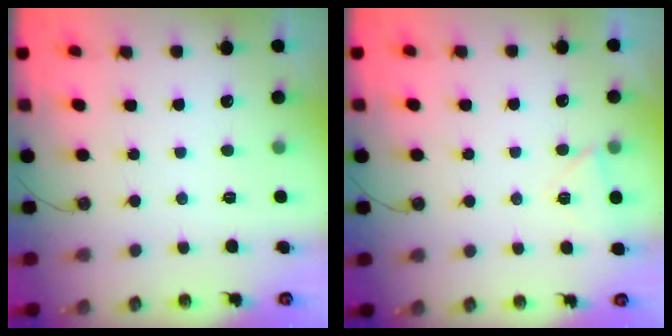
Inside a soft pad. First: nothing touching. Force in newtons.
{"total": 4.4, "press": 4.0, "slide": 1.7}